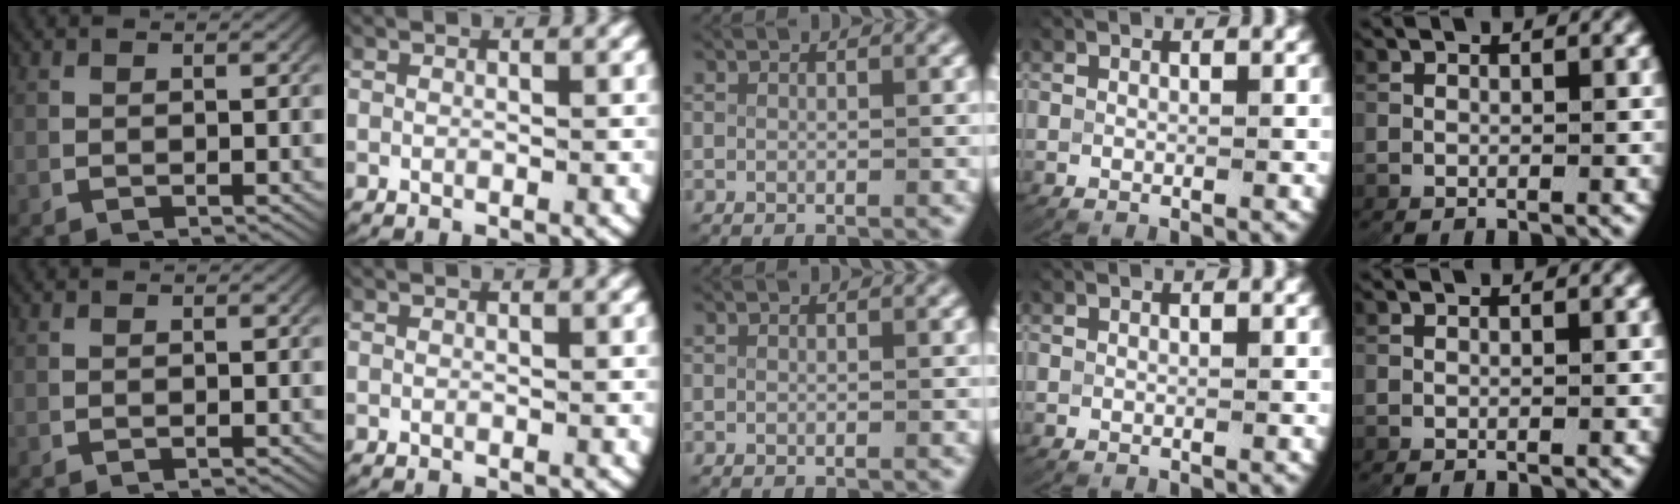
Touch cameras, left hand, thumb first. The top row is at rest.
{}